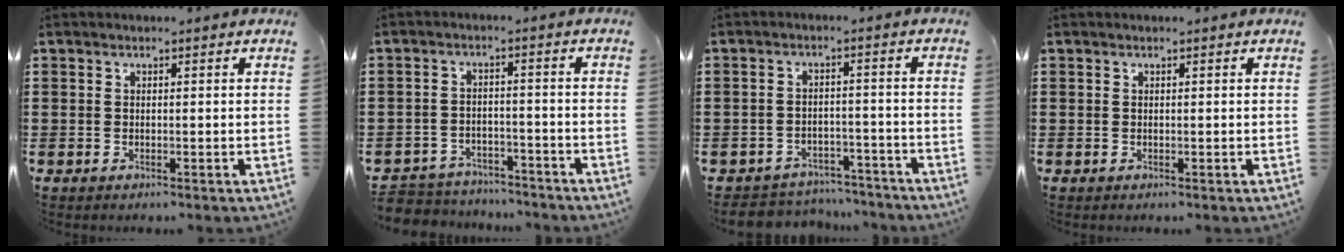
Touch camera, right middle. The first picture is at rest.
{"total": 4.5, "force": [-4.4, 0.9, -0.1], "torque": [-0.009, 0.005, -0.095]}
{"total": 4.1, "force": [-4.0, 0.9, -0.2], "torque": [-0.004, 0.003, -0.086]}
{"total": 0.0}